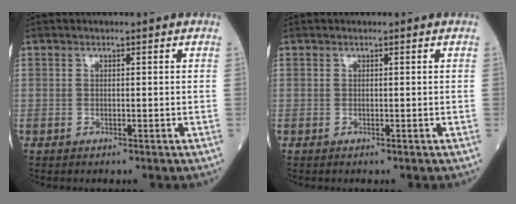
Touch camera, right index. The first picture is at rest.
{"total": 0.0}